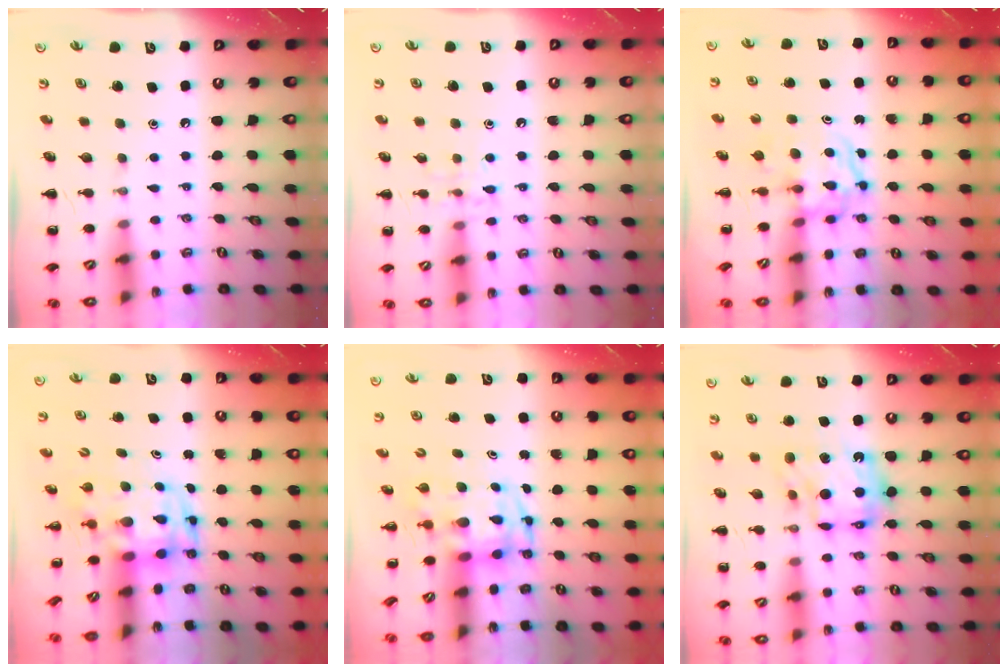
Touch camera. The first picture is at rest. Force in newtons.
{"total": 7.0, "press": 6.9, "slide": 1.1}
{"total": 3.8, "press": 3.8, "slide": 0.4}
{"total": 3.9, "press": 3.8, "slide": 0.9}
{"total": 3.5, "press": 3.4, "slide": 0.8}
{"total": 12.2, "press": 12.2, "slide": 1.4}